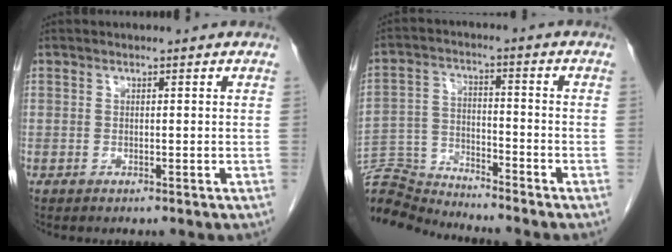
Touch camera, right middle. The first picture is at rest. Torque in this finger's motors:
{"motor_torque": [0.80, -1.34, 0.23, 0.15]}